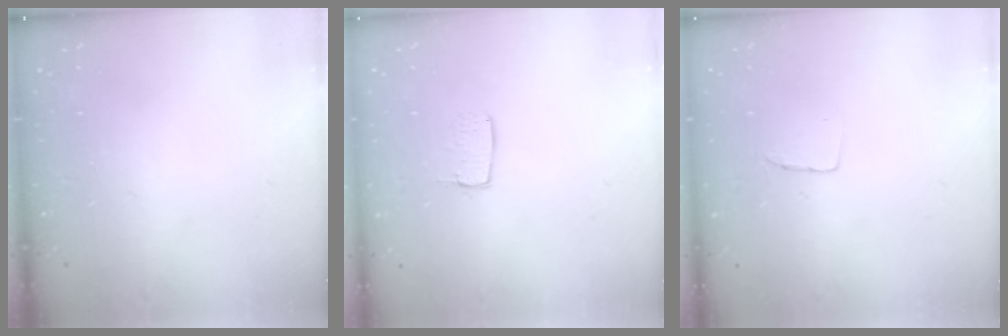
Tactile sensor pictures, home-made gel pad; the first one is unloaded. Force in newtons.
{"total": 5.2, "press": 5.1, "slide": 0.5}
{"total": 2.9, "press": 2.9, "slide": 0.1}